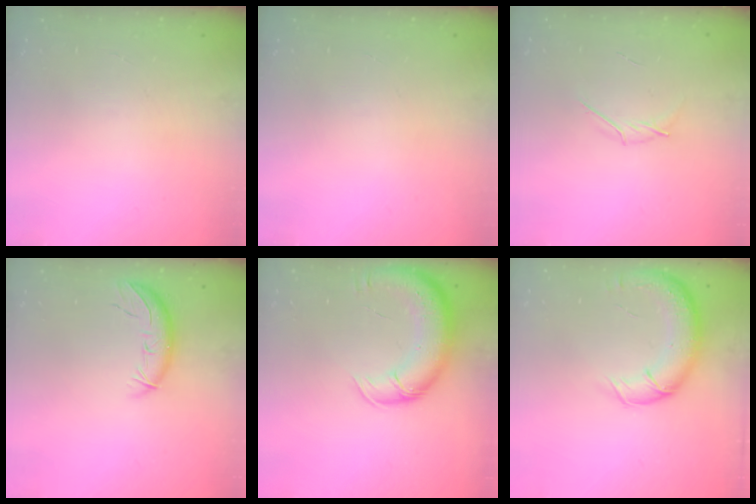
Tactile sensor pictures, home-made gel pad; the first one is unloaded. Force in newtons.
{"total": 0.0}
{"total": 3.6, "press": 3.5, "slide": 0.9}
{"total": 9.6, "press": 9.3, "slide": 2.5}
{"total": 13.2, "press": 12.8, "slide": 3.3}
{"total": 14.1, "press": 13.5, "slide": 3.8}